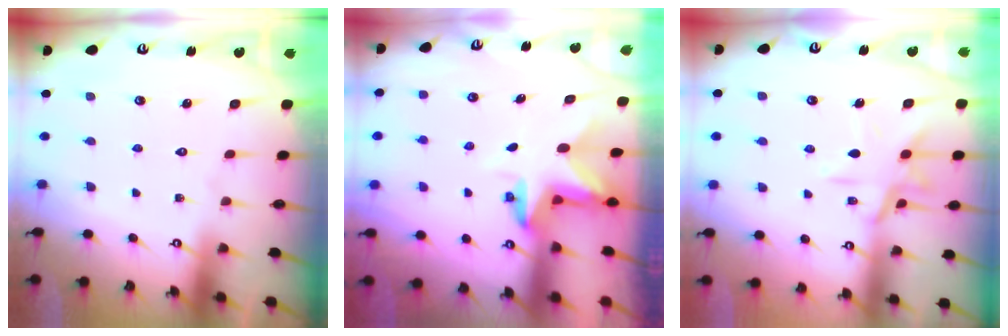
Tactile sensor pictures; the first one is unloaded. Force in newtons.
{"total": 2.8, "press": 2.8, "slide": 0.2}
{"total": 11.0, "press": 11.0, "slide": 0.8}